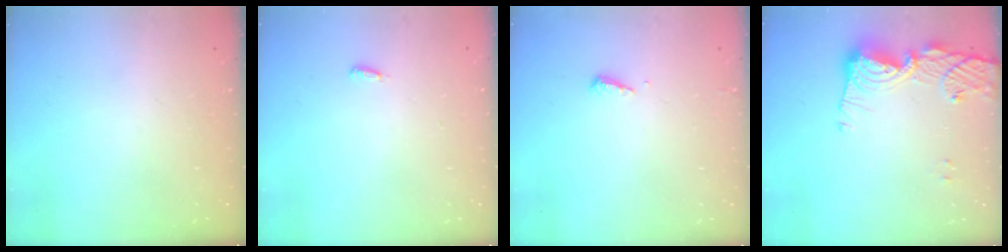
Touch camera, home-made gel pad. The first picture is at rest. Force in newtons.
{"total": 2.9, "press": 2.8, "slide": 0.9}
{"total": 5.1, "press": 5.1, "slide": 0.5}
{"total": 12.7, "press": 12.6, "slide": 1.2}